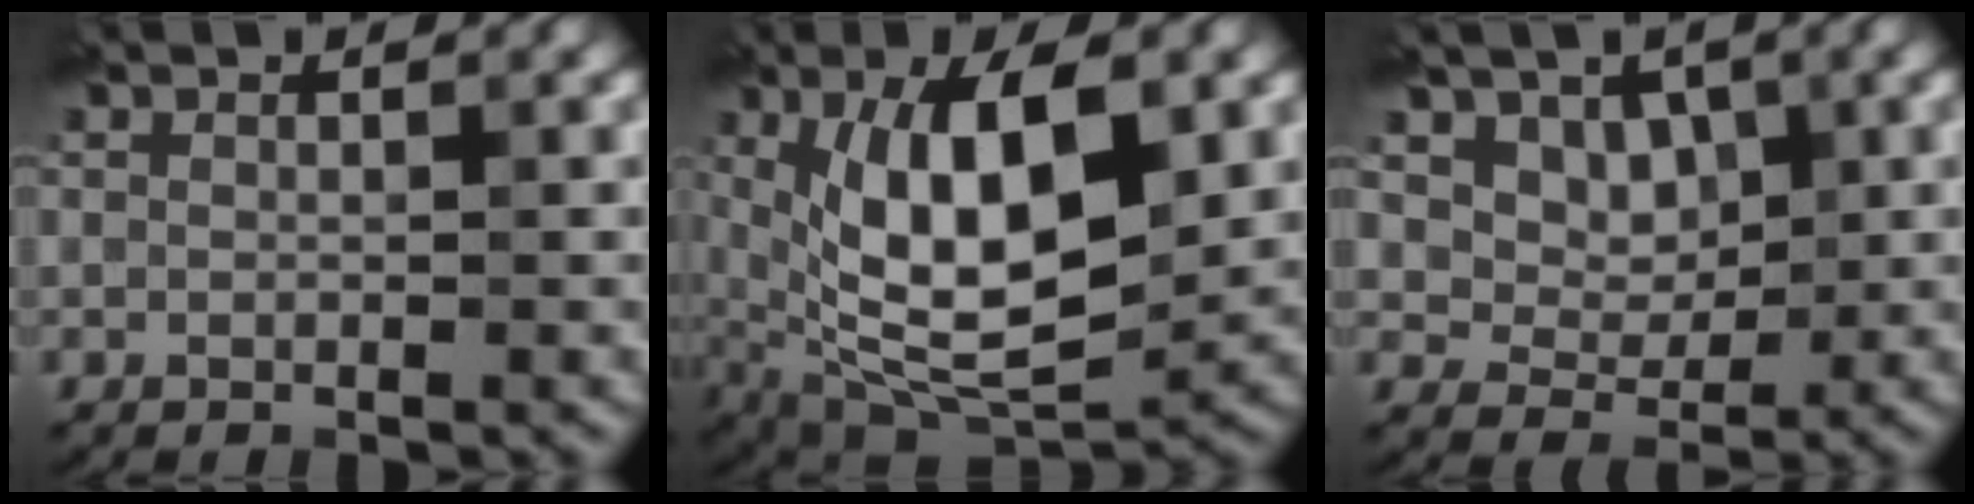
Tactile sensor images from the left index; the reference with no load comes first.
{"total": 12.1, "force": [1.7, 5.2, 10.8], "torque": [-0.175, -0.004, 0.028]}
{"total": 6.4, "force": [2.9, 4.7, 3.2], "torque": [-0.068, -0.015, 0.069]}